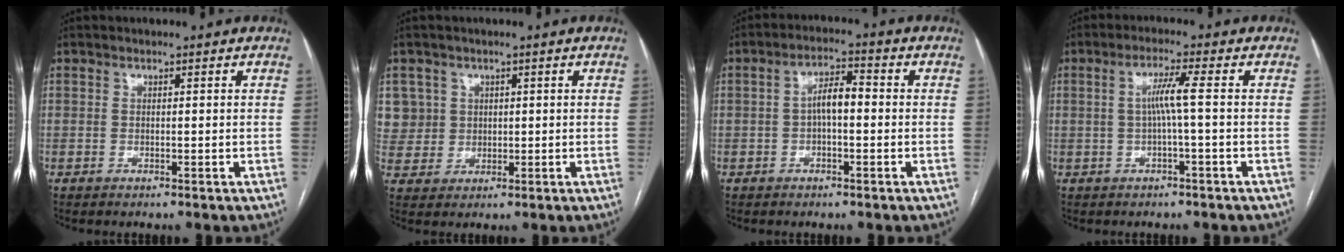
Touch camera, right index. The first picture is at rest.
{"total": 6.4, "force": [2.3, 5.9, -0.1], "torque": [0.005, 0.013, 0.057]}
{"total": 4.6, "force": [-0.3, 1.6, 4.3], "torque": [-0.079, 0.018, -0.008]}
{"total": 3.9, "force": [-0.1, -0.7, 3.9], "torque": [-0.072, 0.009, 0.001]}